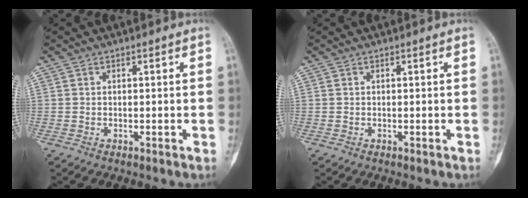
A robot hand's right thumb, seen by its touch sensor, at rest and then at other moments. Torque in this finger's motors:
{"motor_torque": [-0.13, 0.13, 0.00, 0.00, 0.00]}